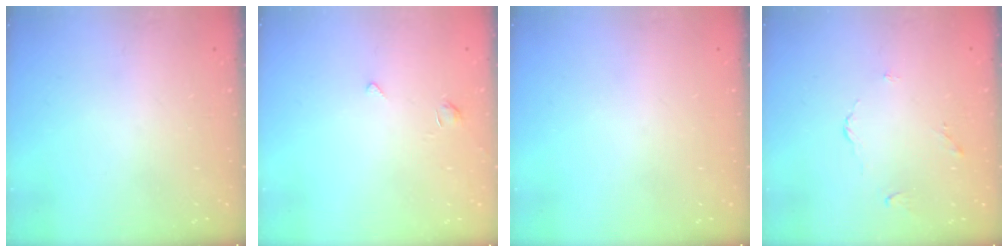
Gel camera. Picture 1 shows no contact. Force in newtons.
{"total": 1.9, "press": 1.8, "slide": 0.4}
{"total": 0.0}
{"total": 3.0, "press": 3.0, "slide": 0.5}